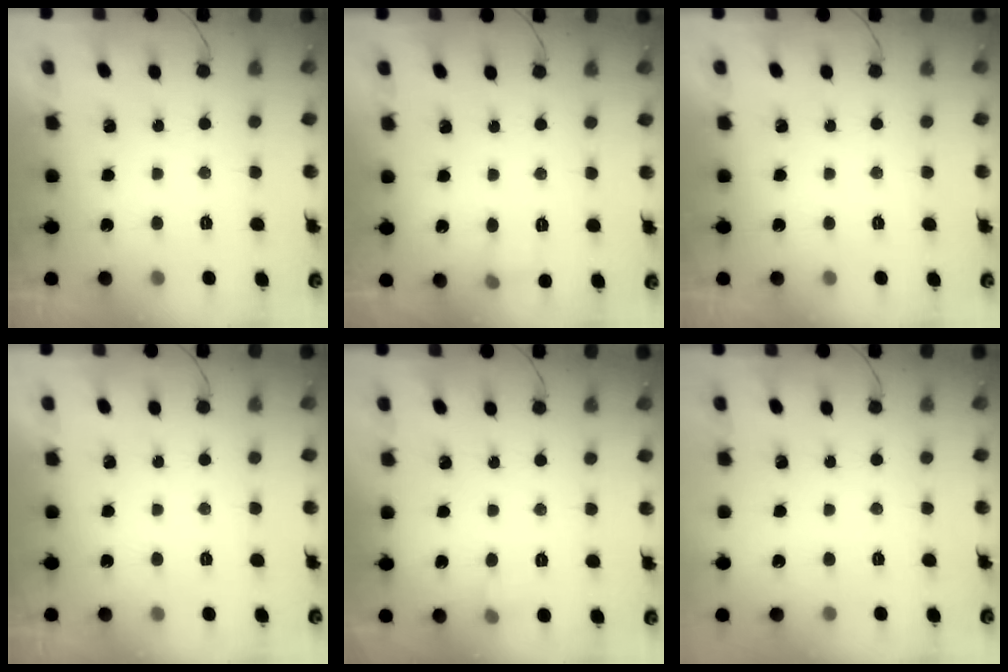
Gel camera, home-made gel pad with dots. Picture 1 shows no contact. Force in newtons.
{"total": 5.5, "press": 5.2, "slide": 1.6}
{"total": 0.0}
{"total": 0.0}
{"total": 3.7, "press": 3.5, "slide": 1.2}
{"total": 0.0}